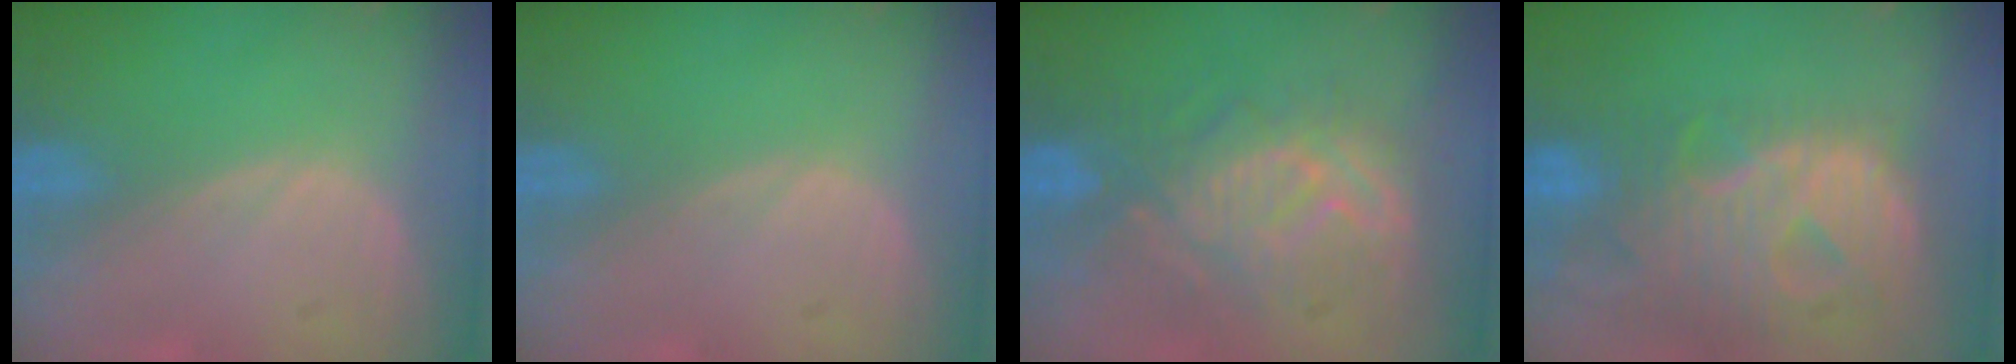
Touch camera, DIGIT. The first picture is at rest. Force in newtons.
{"total": 0.0}
{"total": 9.4, "press": 9.4, "slide": 0.6}
{"total": 12.9, "press": 10.9, "slide": 6.9}